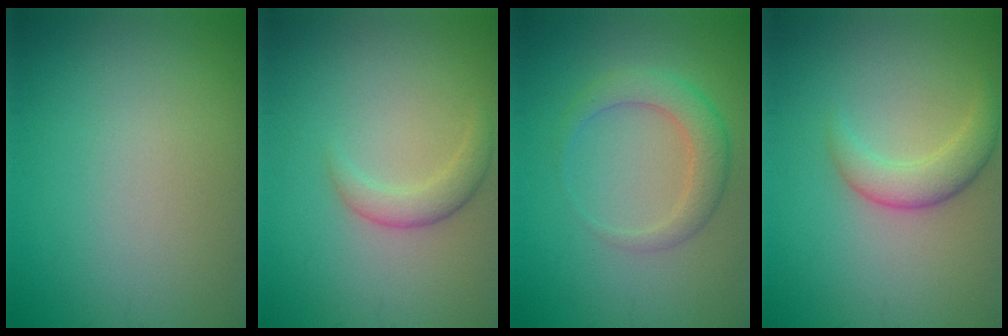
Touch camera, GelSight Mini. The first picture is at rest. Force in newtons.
{"total": 2.5, "press": 2.5, "slide": 0.1}
{"total": 3.0, "press": 3.0, "slide": 0.1}
{"total": 2.6, "press": 2.6, "slide": 0.1}